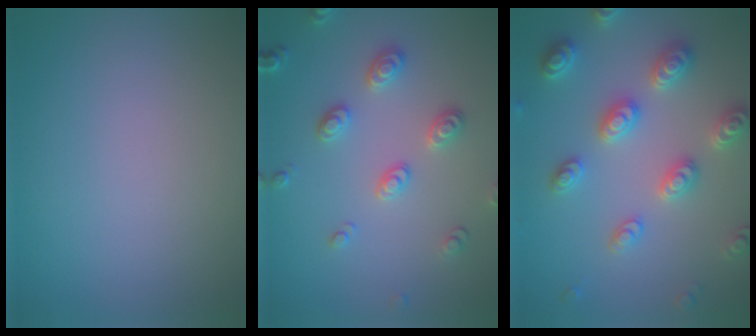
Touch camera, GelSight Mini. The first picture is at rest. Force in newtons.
{"total": 2.8, "press": 2.7, "slide": 0.8}
{"total": 5.2, "press": 5.0, "slide": 1.2}